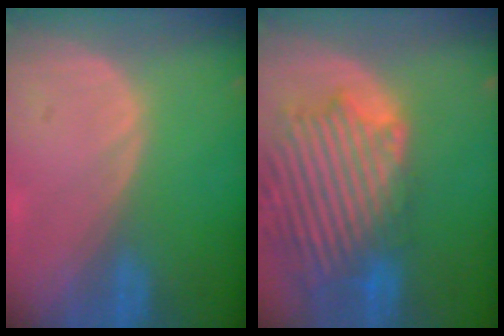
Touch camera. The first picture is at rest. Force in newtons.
{"total": 14.2, "press": 12.2, "slide": 7.4}